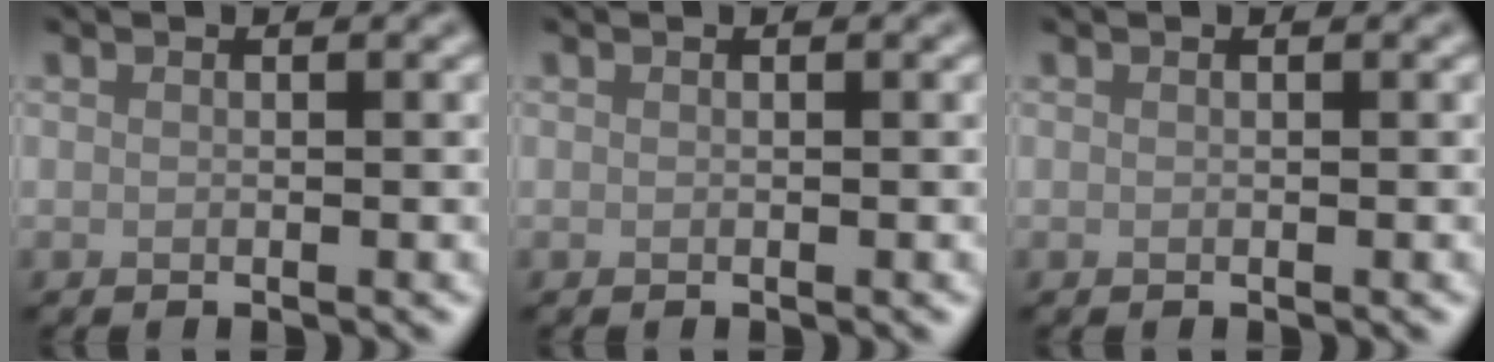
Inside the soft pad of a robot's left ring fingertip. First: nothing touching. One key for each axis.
{"total": 0.0}
{"total": 0.0}